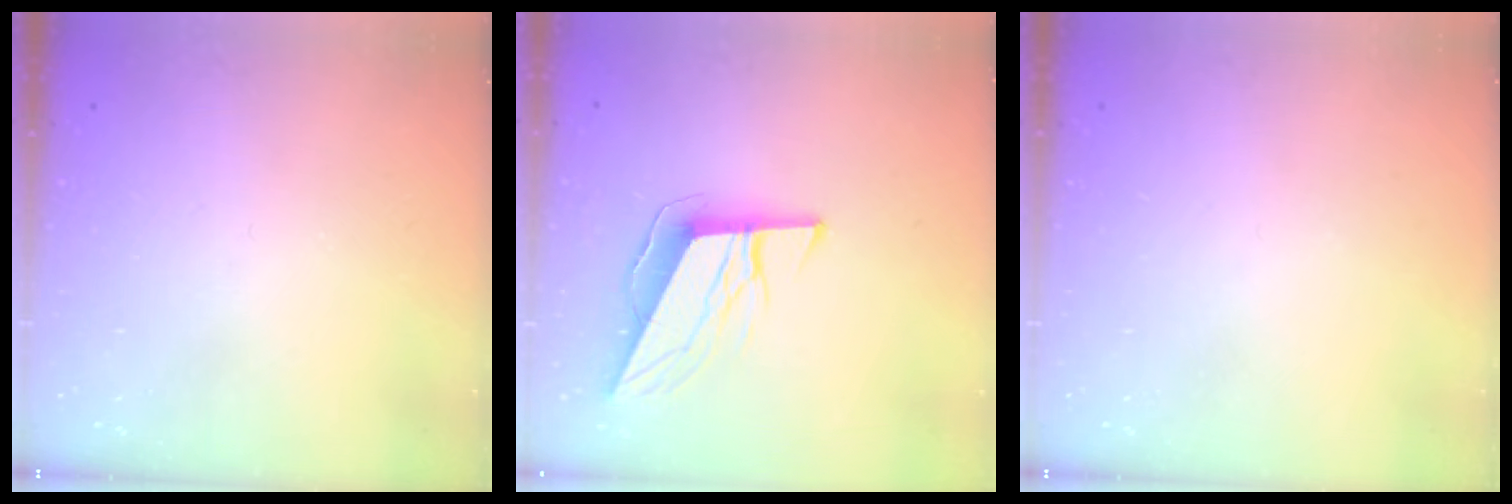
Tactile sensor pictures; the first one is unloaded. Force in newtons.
{"total": 10.7, "press": 10.2, "slide": 3.3}
{"total": 0.0}